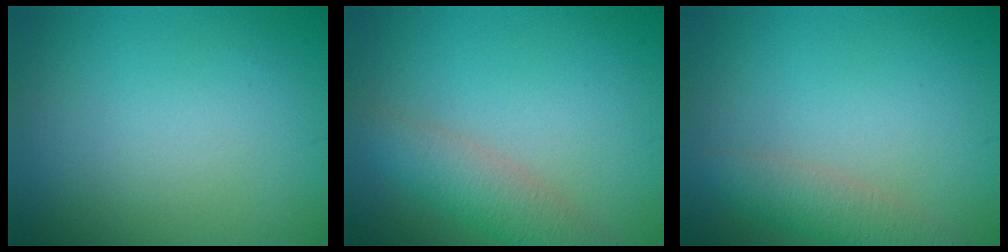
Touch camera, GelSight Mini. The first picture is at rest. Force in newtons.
{"total": 3.0, "press": 3.0, "slide": 0.1}
{"total": 2.3, "press": 2.3, "slide": 0.1}